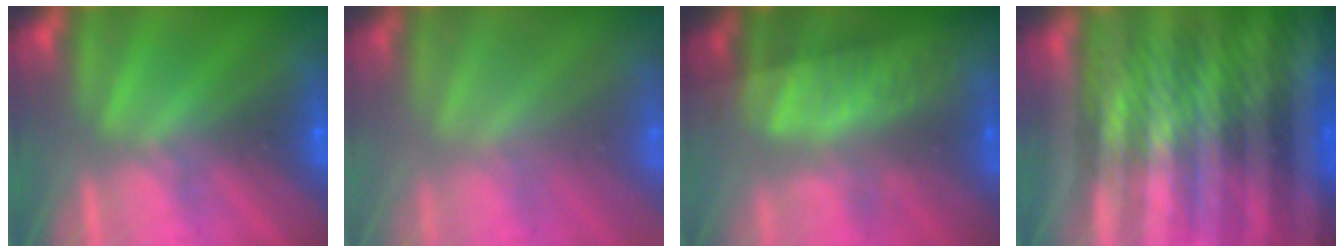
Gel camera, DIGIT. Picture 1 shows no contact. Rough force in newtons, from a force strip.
{"total": 1.4}
{"total": 8.8}
{"total": 6.3}